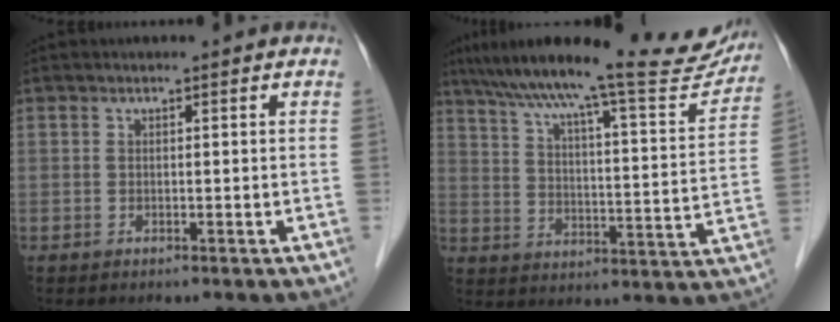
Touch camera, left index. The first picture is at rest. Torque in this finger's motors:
{"motor_torque": [1.00, -1.14, 0.46, 0.06]}